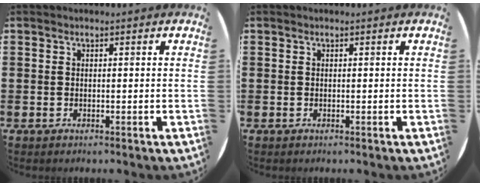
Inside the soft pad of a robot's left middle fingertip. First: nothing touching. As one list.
[{"total": 0.0}]